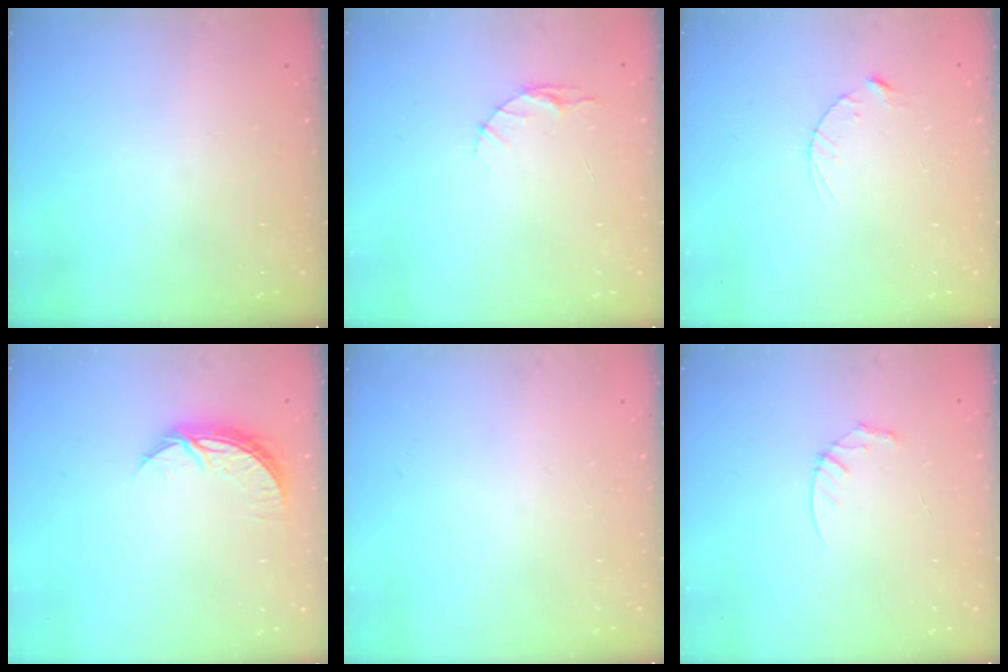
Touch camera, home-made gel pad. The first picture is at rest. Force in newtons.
{"total": 3.3, "press": 3.3, "slide": 0.4}
{"total": 2.5, "press": 2.5, "slide": 0.4}
{"total": 6.8, "press": 6.8, "slide": 0.3}
{"total": 0.0}
{"total": 3.5, "press": 3.5, "slide": 0.3}